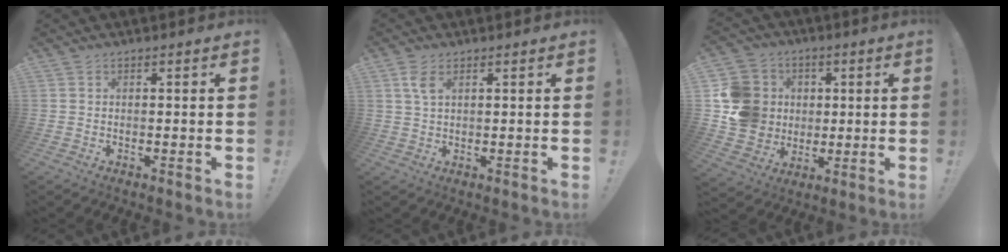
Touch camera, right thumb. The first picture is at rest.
{"total": 4.2, "force": [1.7, 2.0, 3.3], "torque": [-0.061, 0.000, 0.031]}
{"total": 16.2, "force": [1.6, 14.8, 6.3], "torque": [-0.102, 0.010, 0.051]}